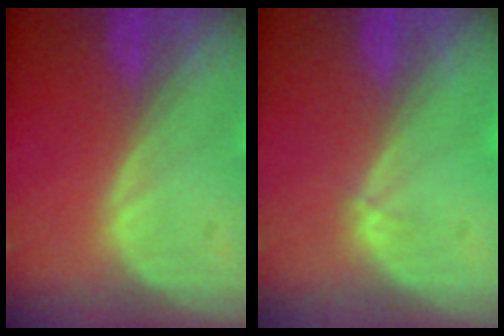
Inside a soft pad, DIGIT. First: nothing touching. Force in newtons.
{"total": 0.6, "press": 0.4, "slide": 0.3}